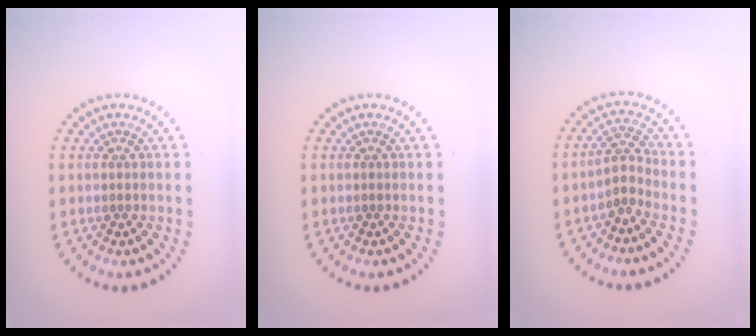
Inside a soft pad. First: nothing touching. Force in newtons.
{"total": 0.0}
{"total": 2.2, "press": 1.7, "slide": 1.4}